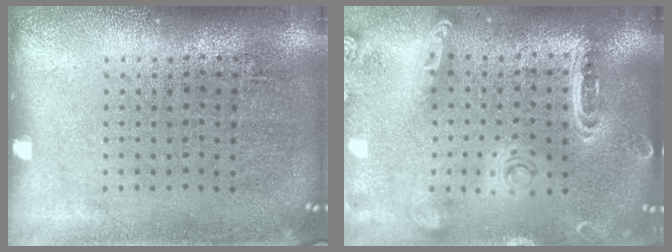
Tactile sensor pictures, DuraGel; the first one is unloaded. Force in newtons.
{"total": 1.4, "press": 1.4, "slide": 0.0}